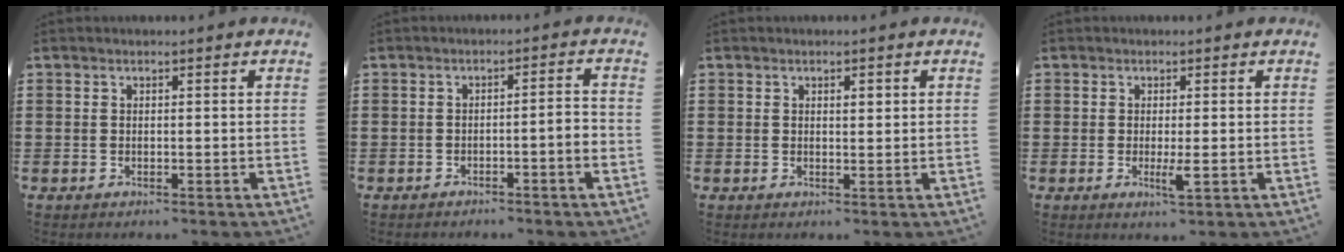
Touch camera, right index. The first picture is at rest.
{"total": 2.8, "force": [-1.6, -0.1, 2.2], "torque": [-0.037, -0.001, -0.032]}
{"total": 1.1, "force": [0.4, 0.5, 0.9], "torque": [-0.016, 0.005, 0.006]}
{"total": 2.4, "force": [-0.4, 0.4, 2.3], "torque": [-0.048, -0.005, -0.009]}